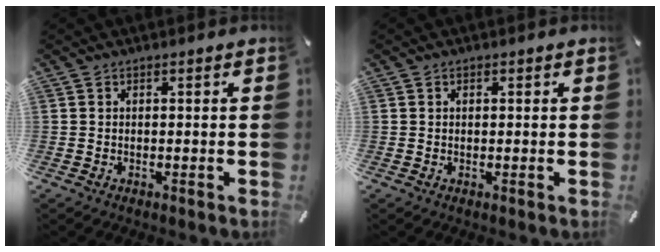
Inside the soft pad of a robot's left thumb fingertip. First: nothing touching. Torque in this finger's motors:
{"motor_torque": [-0.03, -0.35, 0.00, 0.08, -0.03]}